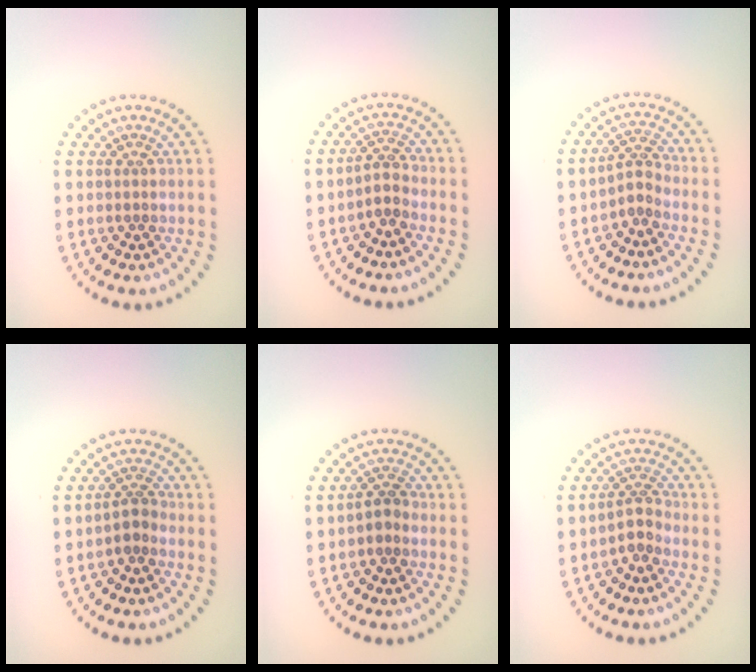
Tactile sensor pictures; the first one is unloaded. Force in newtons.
{"total": 1.9, "press": 1.4, "slide": 1.2}
{"total": 2.0, "press": 1.3, "slide": 1.5}
{"total": 1.7, "press": 1.3, "slide": 1.1}
{"total": 1.5, "press": 1.3, "slide": 0.8}
{"total": 1.9, "press": 1.4, "slide": 1.3}